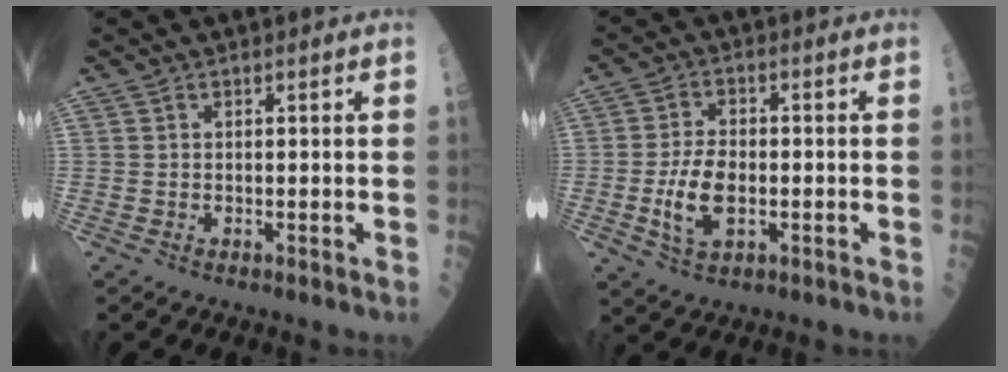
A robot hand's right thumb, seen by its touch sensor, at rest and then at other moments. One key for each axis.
{"total": 8.1, "fx": -1.7, "fy": 4.2, "fz": 6.6, "tx": -0.123, "ty": 0.006, "tz": -0.030}